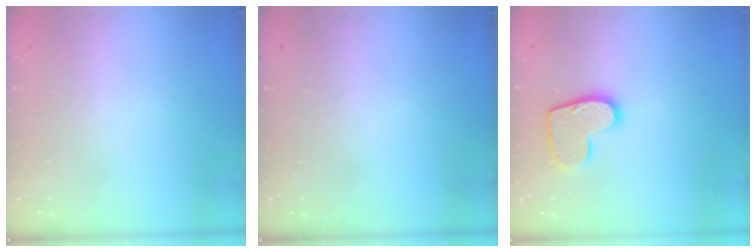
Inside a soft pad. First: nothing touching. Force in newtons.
{"total": 0.0}
{"total": 12.0, "press": 11.9, "slide": 0.7}